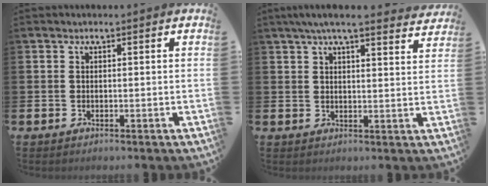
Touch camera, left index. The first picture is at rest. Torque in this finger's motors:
{"motor_torque": [1.07, -1.07, 0.53, 0.18]}